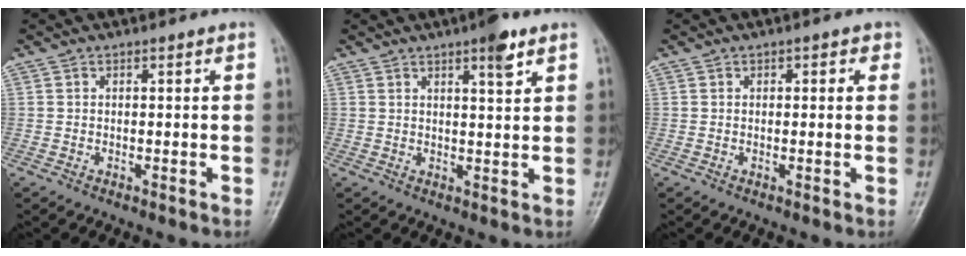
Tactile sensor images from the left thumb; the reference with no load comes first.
{"total": 4.7, "force": [2.9, 0.9, 3.6], "torque": [-0.047, -0.015, 0.039]}
{"total": 2.1, "force": [0.8, 1.3, 1.5], "torque": [-0.005, 0.002, 0.005]}